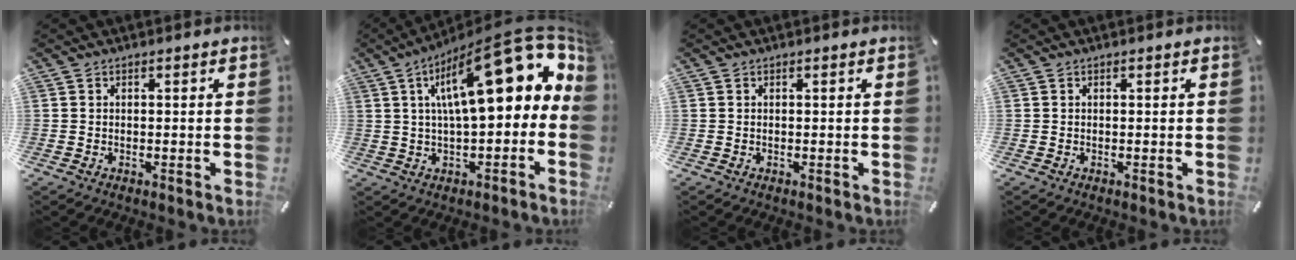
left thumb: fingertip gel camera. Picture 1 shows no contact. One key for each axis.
{"total": 24.6, "fx": 8.6, "fy": 9.3, "fz": 21.1, "tx": -0.321, "ty": -0.051, "tz": 0.144}
{"total": 0.0}
{"total": 0.0}